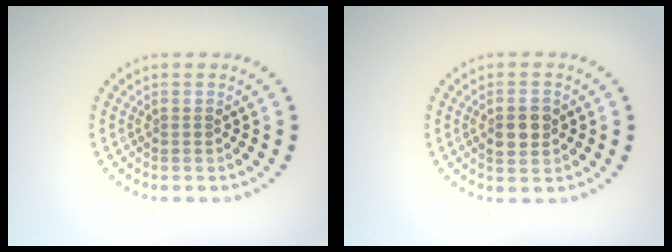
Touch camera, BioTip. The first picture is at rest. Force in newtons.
{"total": 2.8, "press": 2.8, "slide": 0.1}